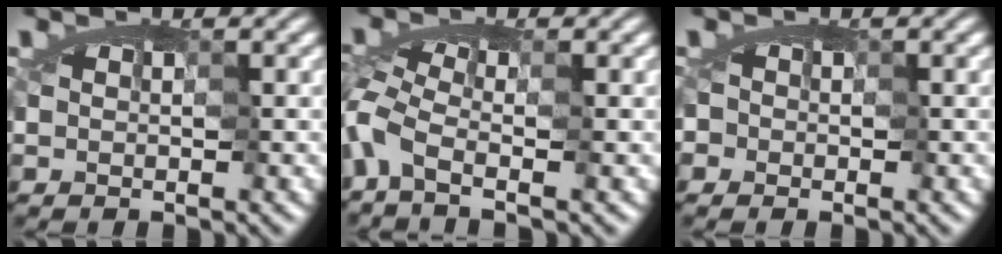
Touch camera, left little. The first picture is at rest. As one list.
[{"total": 3.3, "force": [-2.4, -0.1, 2.2], "torque": [-0.053, -0.002, -0.059]}, {"total": 0.9, "force": [0.2, 0.8, 0.2], "torque": [-0.015, -0.001, 0.006]}]